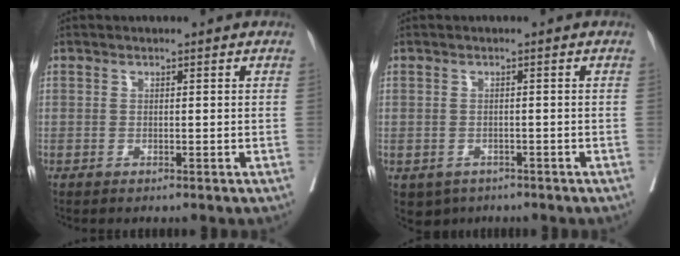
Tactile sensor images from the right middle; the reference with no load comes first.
{"total": 3.8, "force": [-2.3, 2.9, 0.7], "torque": [-0.009, 0.001, -0.032]}